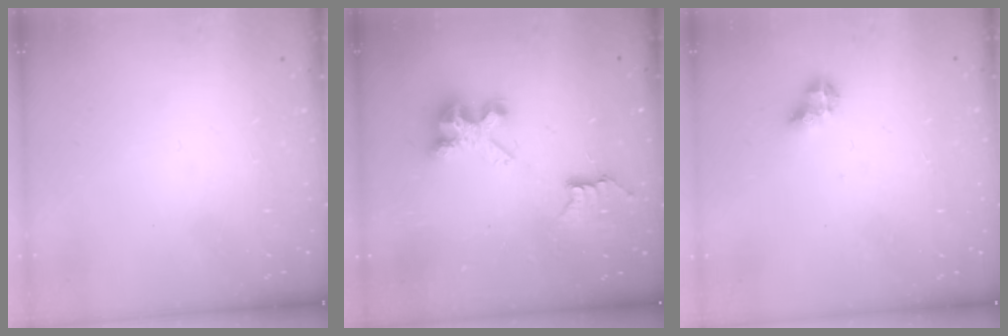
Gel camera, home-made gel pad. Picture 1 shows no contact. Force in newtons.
{"total": 7.4, "press": 7.4, "slide": 0.2}
{"total": 5.8, "press": 5.8, "slide": 0.1}